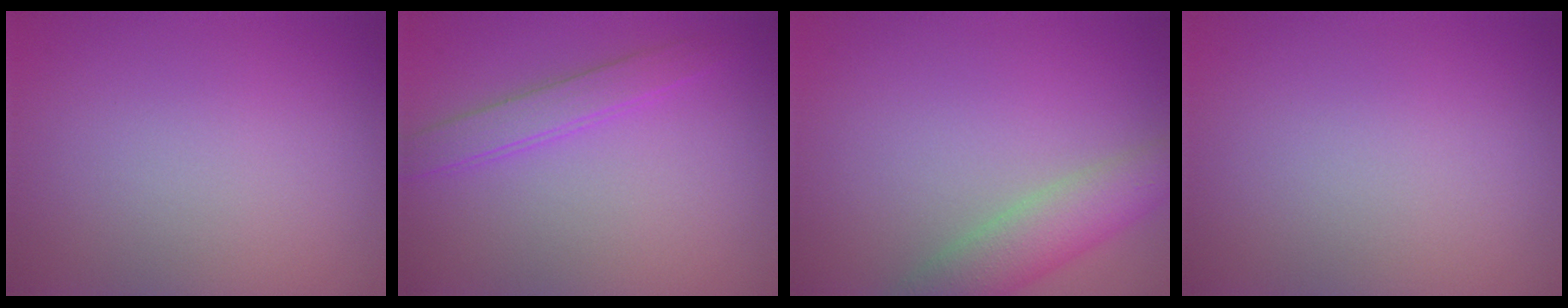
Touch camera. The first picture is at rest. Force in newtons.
{"total": 2.3, "press": 2.3, "slide": 0.1}
{"total": 4.6, "press": 4.6, "slide": 0.3}
{"total": 0.0}